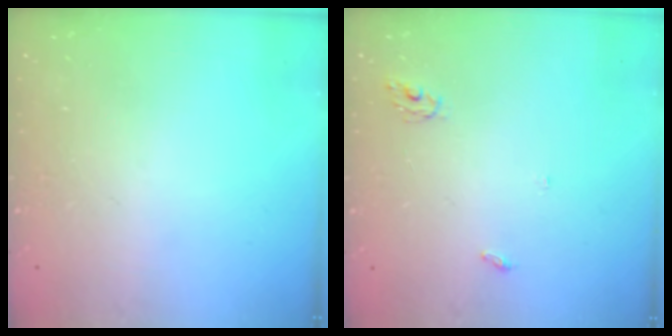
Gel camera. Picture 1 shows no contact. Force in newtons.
{"total": 2.8, "press": 2.8, "slide": 0.2}